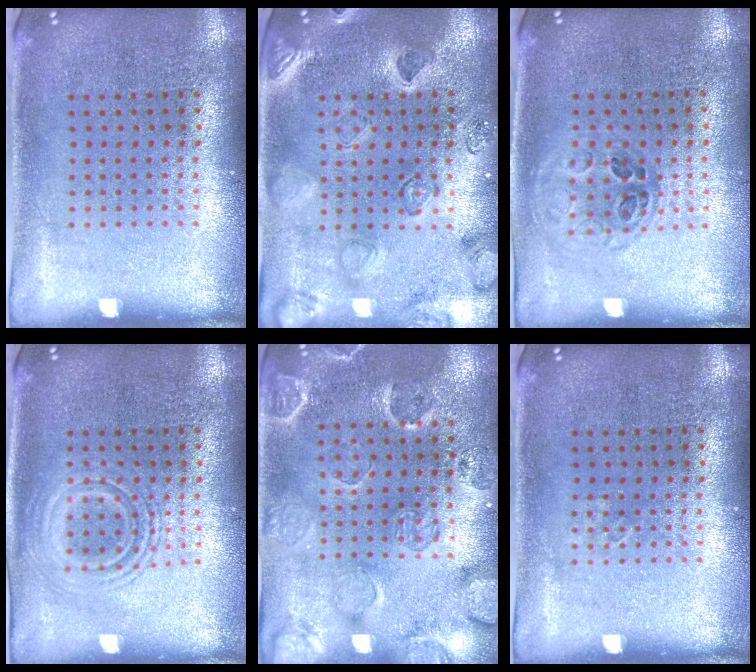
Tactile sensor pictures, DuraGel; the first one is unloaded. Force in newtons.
{"total": 2.4, "press": 2.3, "slide": 0.6}
{"total": 1.0, "press": 0.9, "slide": 0.3}
{"total": 1.6, "press": 1.6, "slide": 0.3}
{"total": 2.5, "press": 2.0, "slide": 1.5}
{"total": 0.5, "press": 0.5, "slide": 0.0}